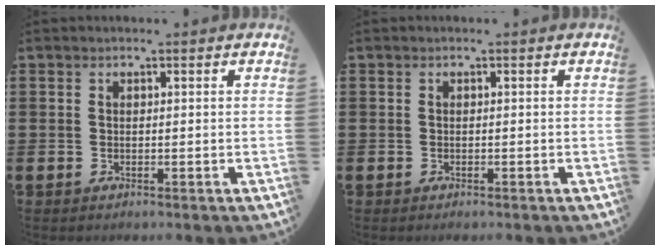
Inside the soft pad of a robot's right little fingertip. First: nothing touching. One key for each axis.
{"total": 0.0}